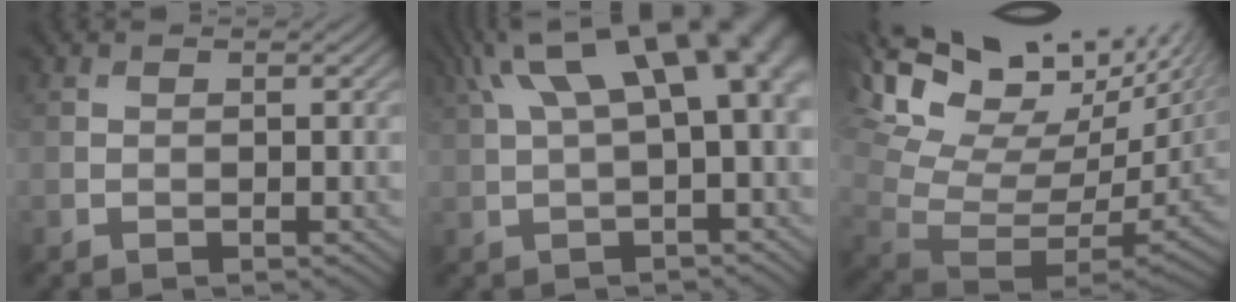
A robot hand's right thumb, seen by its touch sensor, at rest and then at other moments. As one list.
[{"total": 13.5, "force": [4.4, 4.9, 11.7], "torque": [-0.194, 0.024, 0.084]}, {"total": 16.2, "force": [8.3, 6.0, 12.5], "torque": [-0.224, 0.021, 0.174]}]